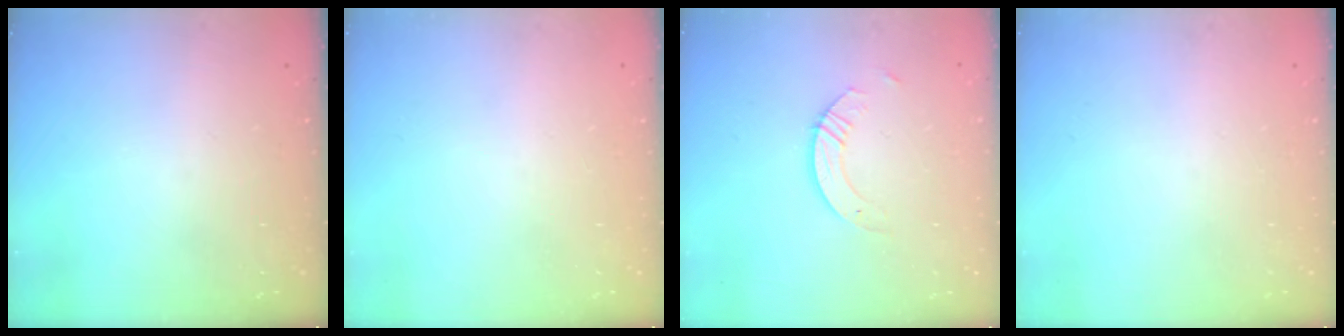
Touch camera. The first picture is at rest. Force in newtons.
{"total": 0.0}
{"total": 3.8, "press": 3.7, "slide": 0.4}
{"total": 0.0}